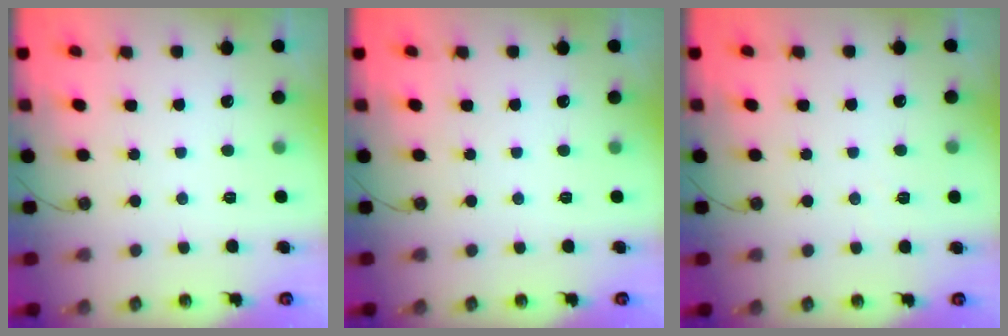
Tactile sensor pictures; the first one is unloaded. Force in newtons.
{"total": 0.0}
{"total": 5.1, "press": 4.0, "slide": 3.2}